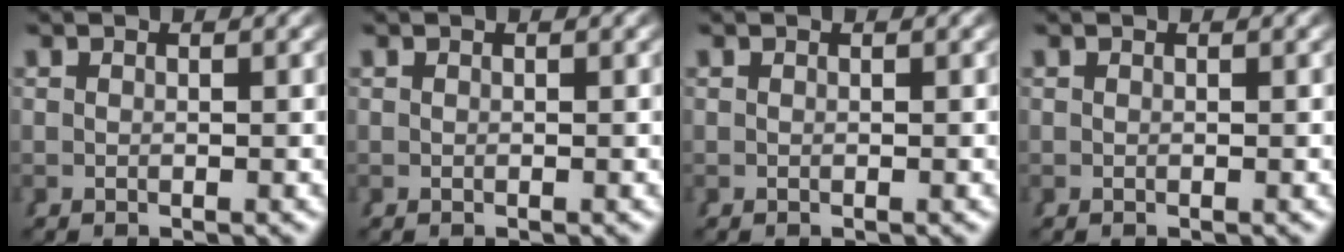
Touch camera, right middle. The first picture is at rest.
{"total": 0.0}
{"total": 0.0}
{"total": 0.0}